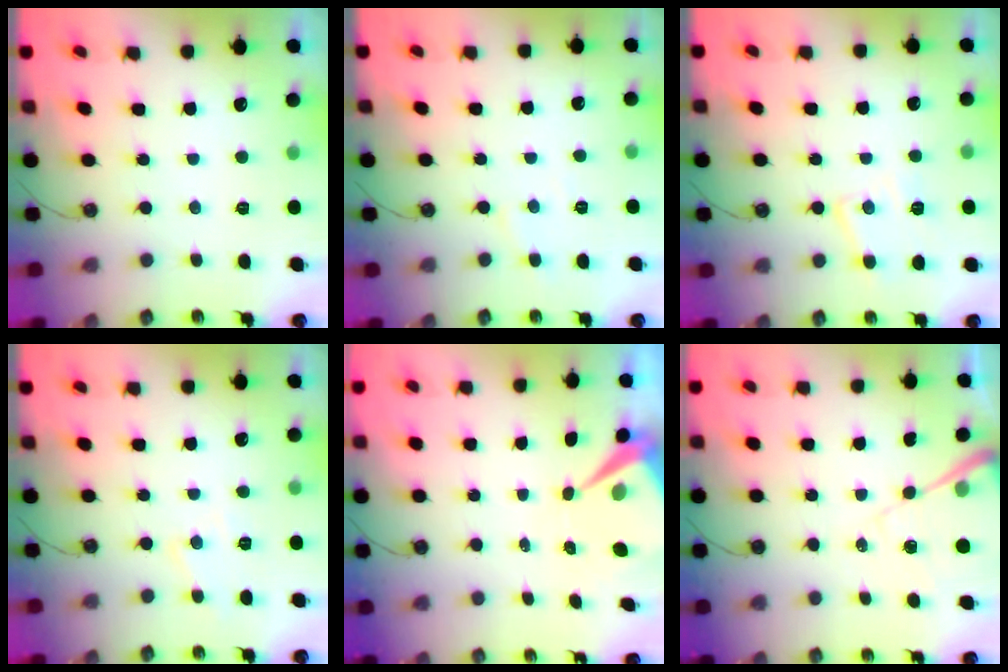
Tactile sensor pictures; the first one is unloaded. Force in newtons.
{"total": 4.6, "press": 4.5, "slide": 0.6}
{"total": 11.6, "press": 11.6, "slide": 0.8}
{"total": 7.4, "press": 7.4, "slide": 0.7}
{"total": 8.9, "press": 8.9, "slide": 0.9}
{"total": 14.5, "press": 14.4, "slide": 1.4}